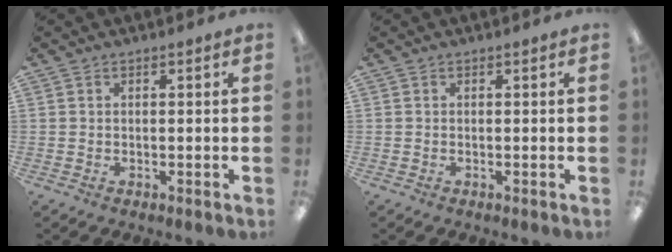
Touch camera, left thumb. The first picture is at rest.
{"total": 0.0}